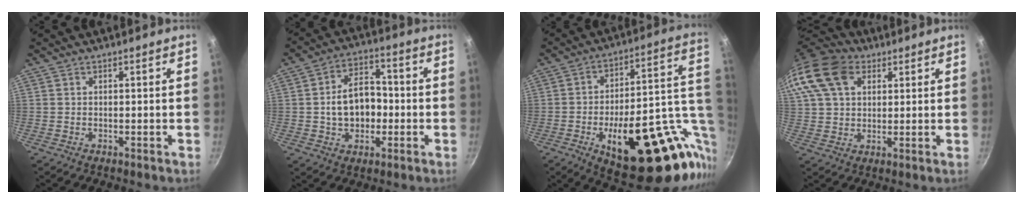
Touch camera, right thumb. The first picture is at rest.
{"total": 11.3, "force": [-1.0, 8.0, 7.8], "torque": [-0.100, 0.024, -0.020]}
{"total": 30.9, "force": [-8.0, 13.7, 26.5], "torque": [-0.320, 0.018, -0.096]}
{"total": 17.5, "force": [6.8, 12.5, 10.2], "torque": [-0.215, 0.024, 0.115]}